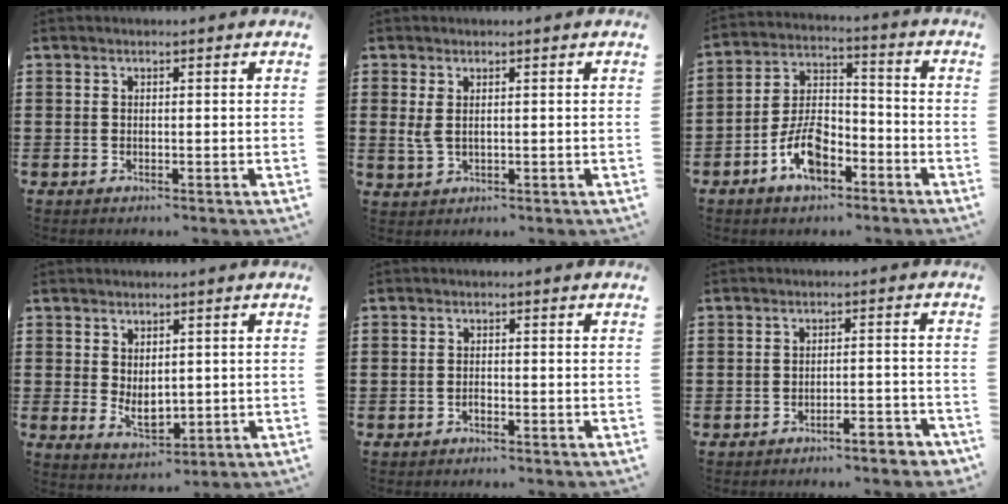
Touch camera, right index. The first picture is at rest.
{"total": 2.4, "force": [0.6, 1.1, 2.1], "torque": [-0.058, 0.000, 0.005]}
{"total": 8.4, "force": [-4.6, 4.4, 5.5], "torque": [-0.122, 0.011, -0.087]}
{"total": 3.9, "force": [0.6, 2.5, 2.9], "torque": [-0.050, 0.002, 0.012]}
{"total": 0.8, "force": [-0.6, 0.4, 0.4], "torque": [-0.011, -0.002, -0.011]}
{"total": 3.2, "force": [-2.8, 0.2, 1.5], "torque": [-0.028, 0.000, -0.054]}